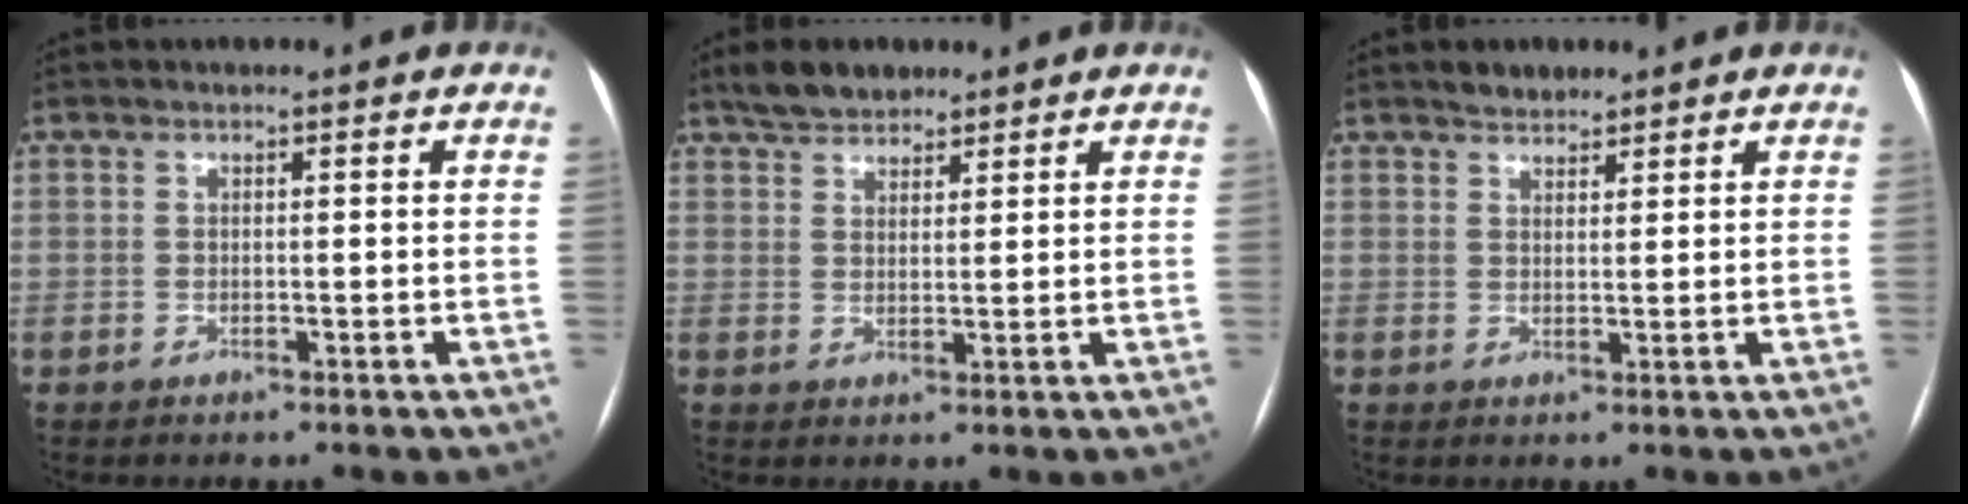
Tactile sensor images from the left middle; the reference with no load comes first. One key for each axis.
{"total": 4.8, "fx": 4.0, "fy": 2.1, "fz": 1.6, "tx": -0.030, "ty": 0.013, "tz": 0.075}
{"total": 2.6, "fx": 2.3, "fy": 1.1, "fz": 0.6, "tx": -0.010, "ty": 0.006, "tz": 0.036}